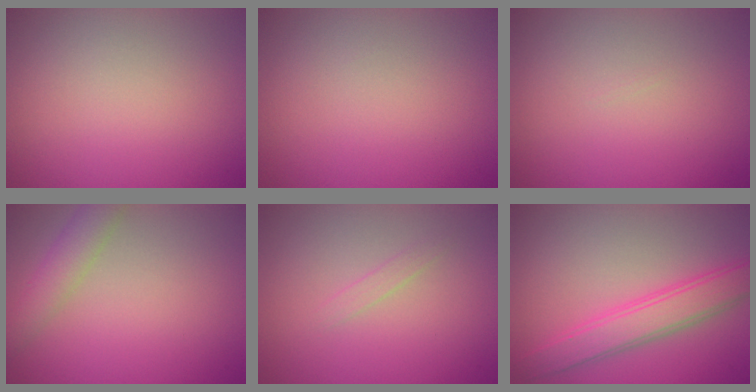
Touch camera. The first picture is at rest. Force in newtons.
{"total": 0.0}
{"total": 0.0}
{"total": 2.8, "press": 2.8, "slide": 0.2}
{"total": 0.8, "press": 0.8, "slide": 0.0}
{"total": 4.1, "press": 4.1, "slide": 0.2}